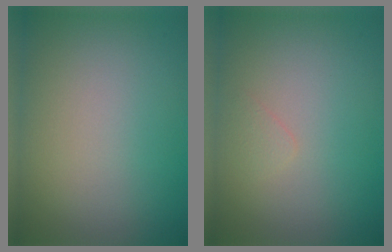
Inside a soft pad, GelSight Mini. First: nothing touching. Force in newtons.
{"total": 0.6, "press": 0.6, "slide": 0.1}